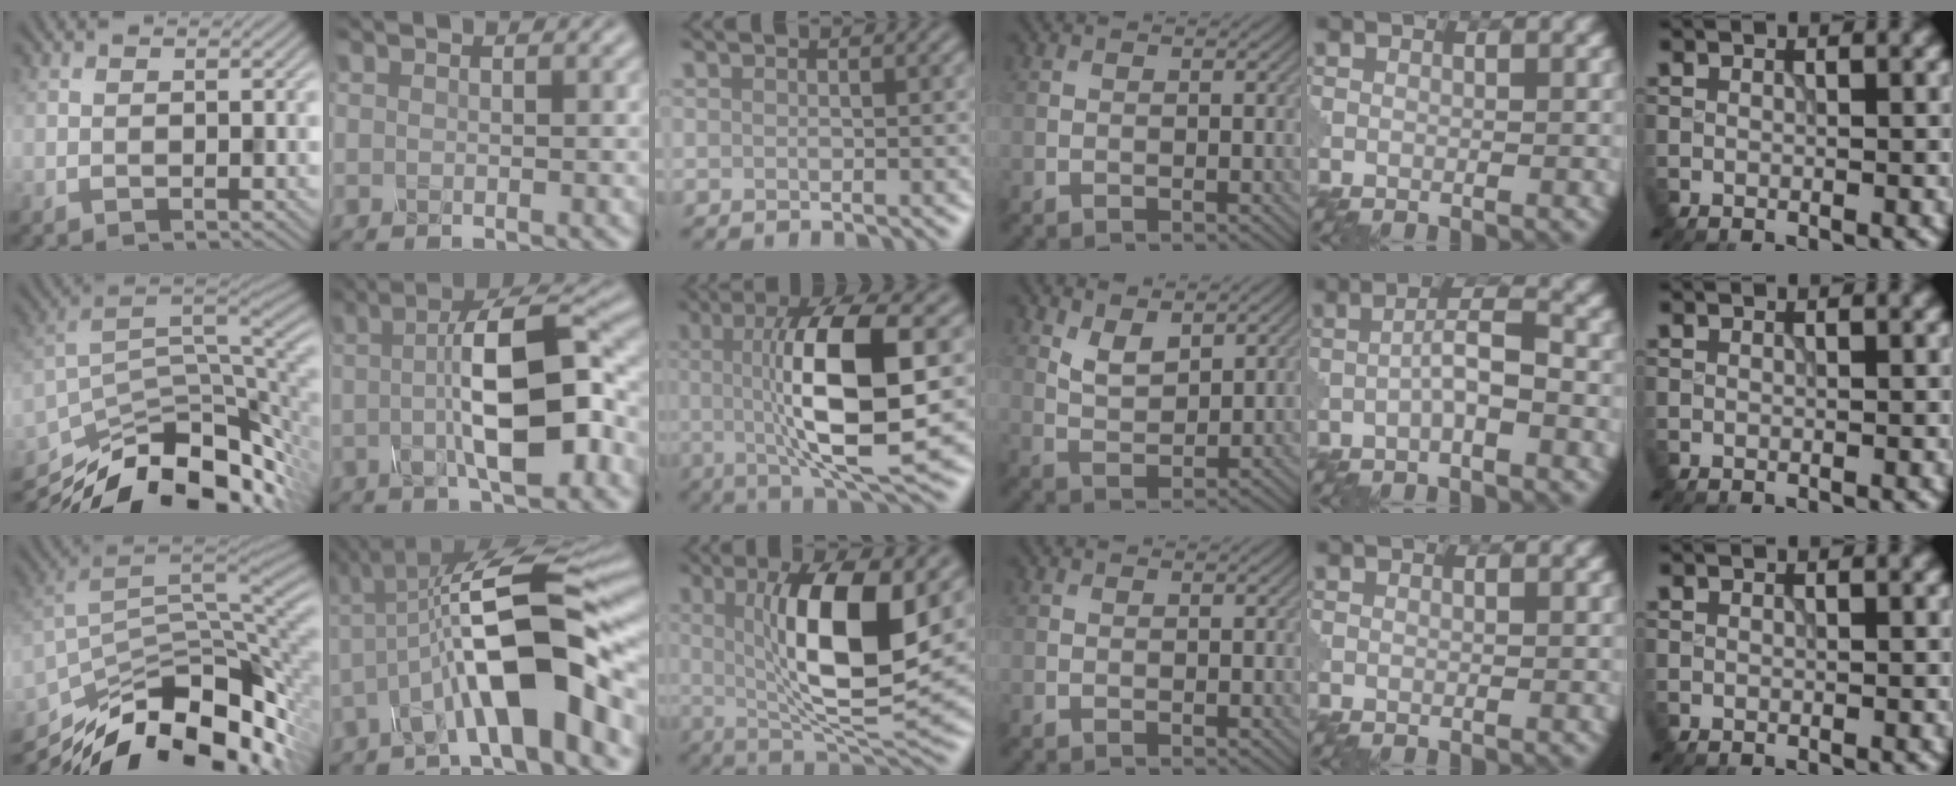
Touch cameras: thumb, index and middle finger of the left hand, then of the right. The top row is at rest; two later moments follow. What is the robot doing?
{"motion": "assemble", "object": "glue stick"}